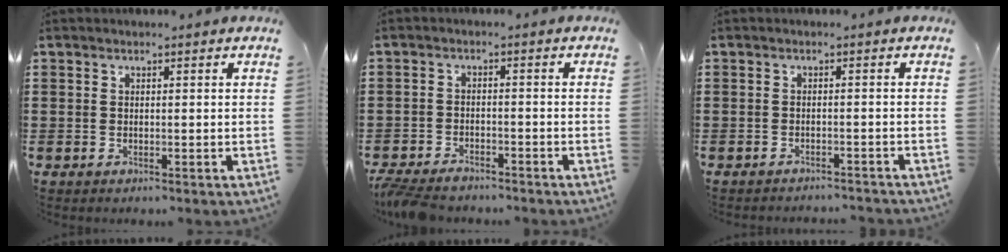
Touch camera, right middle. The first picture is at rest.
{"total": 3.3, "force": [-3.2, 0.6, 0.8], "torque": [-0.030, -0.001, -0.071]}
{"total": 1.4, "force": [-1.3, -0.1, 0.1], "torque": [-0.006, 0.002, -0.028]}